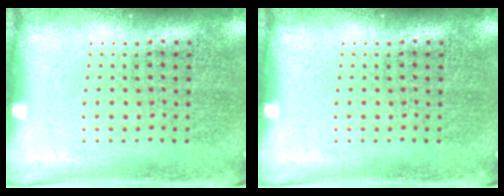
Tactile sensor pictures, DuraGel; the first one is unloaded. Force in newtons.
{"total": 0.0}